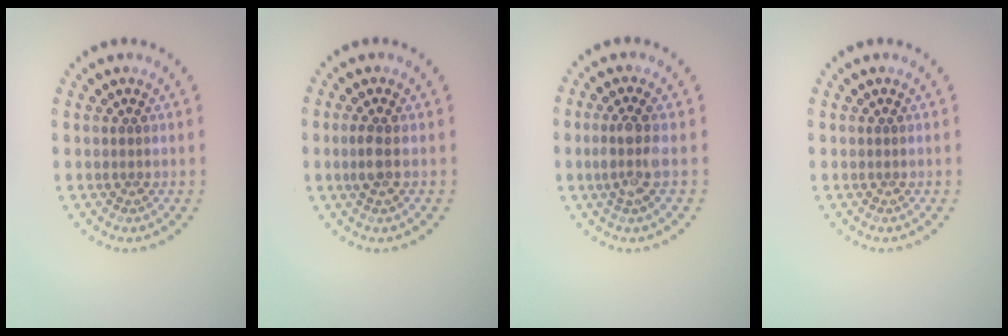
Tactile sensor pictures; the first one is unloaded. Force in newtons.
{"total": 1.5, "press": 1.3, "slide": 0.6}
{"total": 2.6, "press": 2.2, "slide": 1.5}
{"total": 0.0}